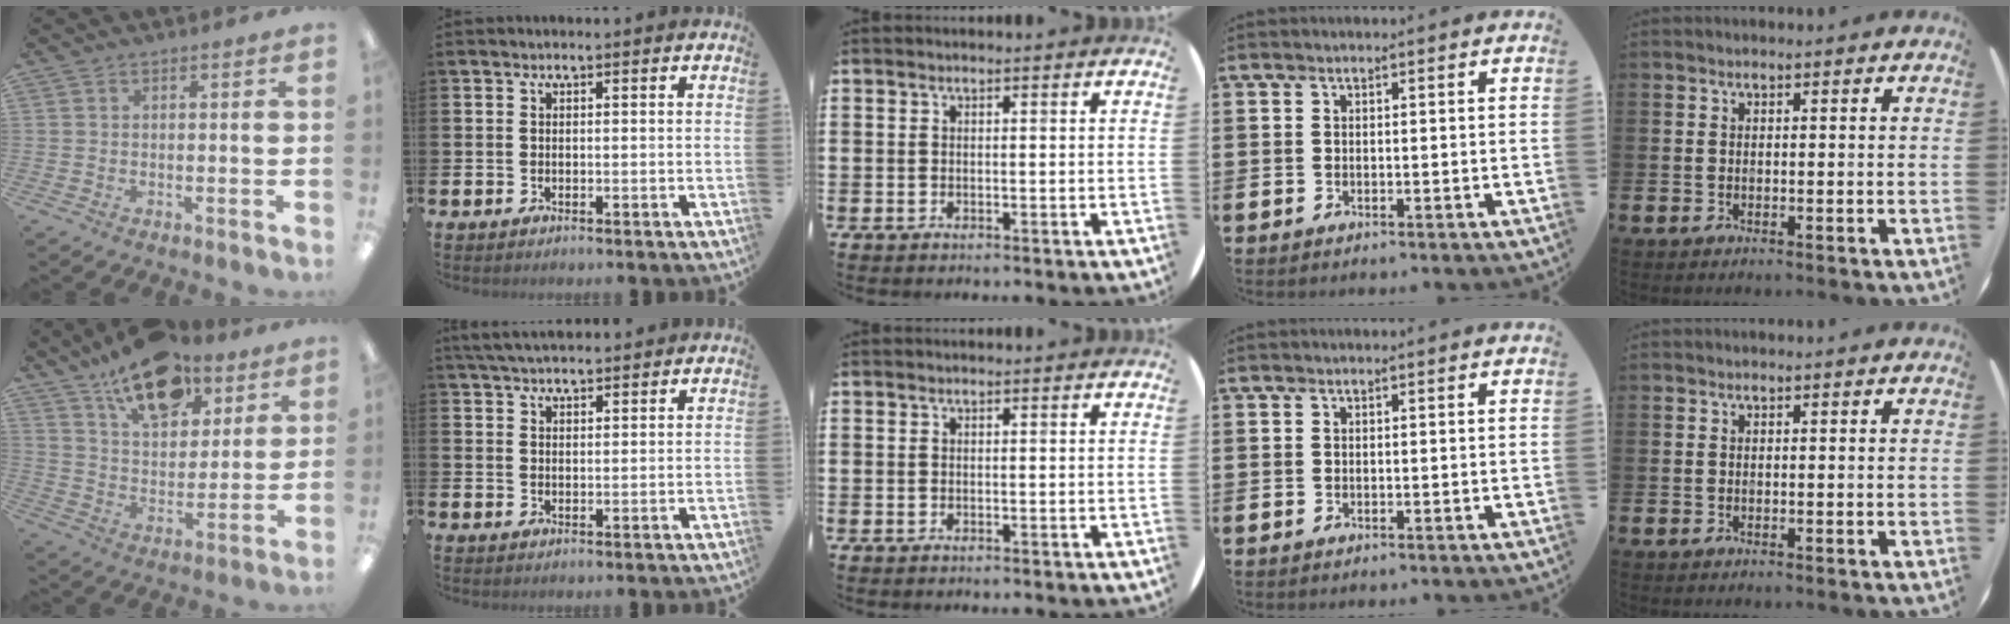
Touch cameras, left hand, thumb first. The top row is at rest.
{"thumb": {"total": 17.1, "force": [11.3, 9.0, 9.1], "torque": [-0.134, -0.057, 0.199]}, "index": {"total": 4.2, "force": [4.0, 0.7, 0.9], "torque": [-0.023, -0.011, 0.075]}}